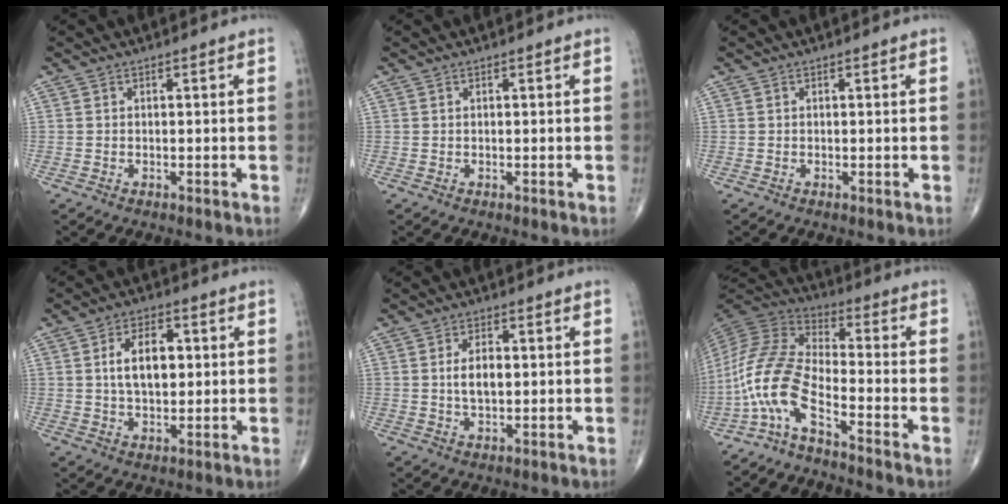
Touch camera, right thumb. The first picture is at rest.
{"total": 0.0}
{"total": 0.0}
{"total": 8.9, "force": [1.3, 5.2, 7.2], "torque": [-0.106, 0.006, 0.024]}
{"total": 5.0, "force": [0.4, 2.7, 4.1], "torque": [-0.071, 0.000, 0.007]}
{"total": 11.8, "force": [-6.7, 3.2, 9.1], "torque": [-0.212, 0.065, -0.144]}